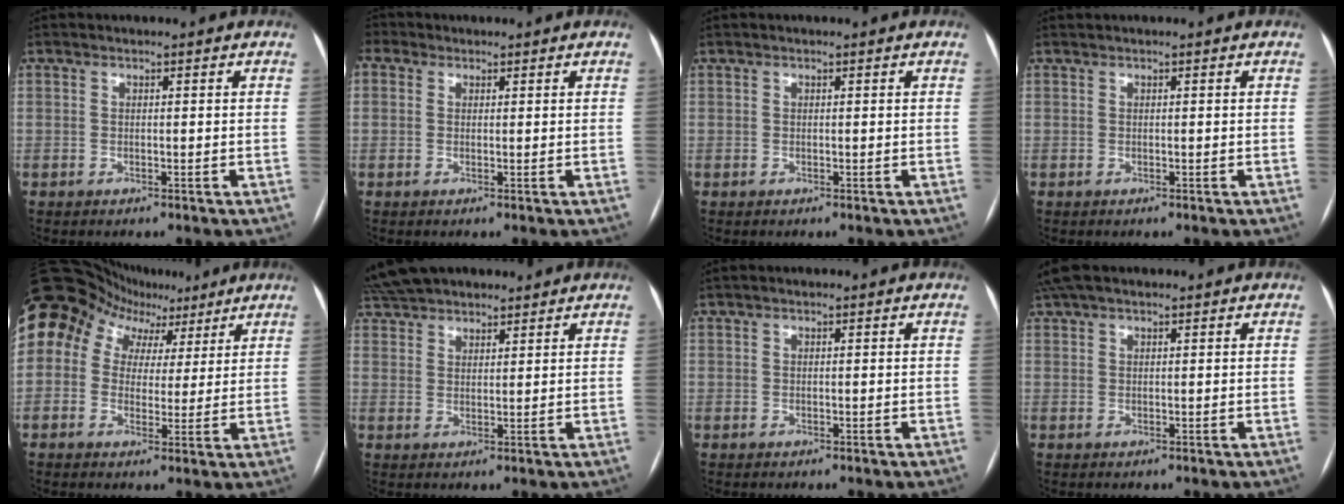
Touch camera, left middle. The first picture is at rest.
{"total": 2.1, "force": [0.7, 1.9, 0.5], "torque": [-0.016, 0.013, 0.016]}
{"total": 0.0}
{"total": 0.0}
{"total": 16.2, "force": [8.5, 12.6, 5.5], "torque": [-0.138, 0.081, 0.137]}
{"total": 10.6, "force": [9.2, 3.7, 3.7], "torque": [-0.073, 0.048, 0.161]}
{"total": 0.8, "force": [0.7, 0.1, 0.5], "torque": [-0.011, 0.013, 0.012]}
{"total": 4.6, "force": [3.8, 1.2, 2.4], "torque": [-0.050, 0.040, 0.070]}